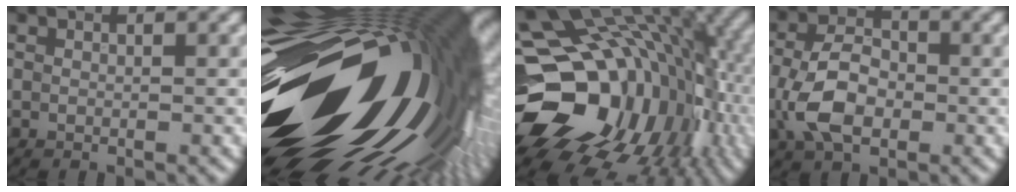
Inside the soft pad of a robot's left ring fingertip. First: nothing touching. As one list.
[{"total": 21.3, "force": [-1.1, 10.3, 18.6], "torque": [-0.314, -0.064, -0.016]}, {"total": 19.1, "force": [-1.7, 14.3, 12.5], "torque": [-0.229, -0.035, 0.005]}, {"total": 6.7, "force": [-1.6, 4.3, 4.9], "torque": [-0.108, 0.000, -0.034]}]